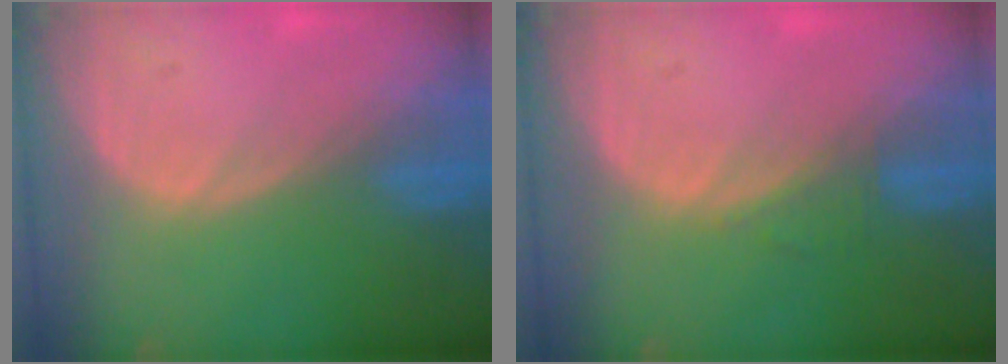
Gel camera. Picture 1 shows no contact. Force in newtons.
{"total": 1.2, "press": 1.2, "slide": 0.1}